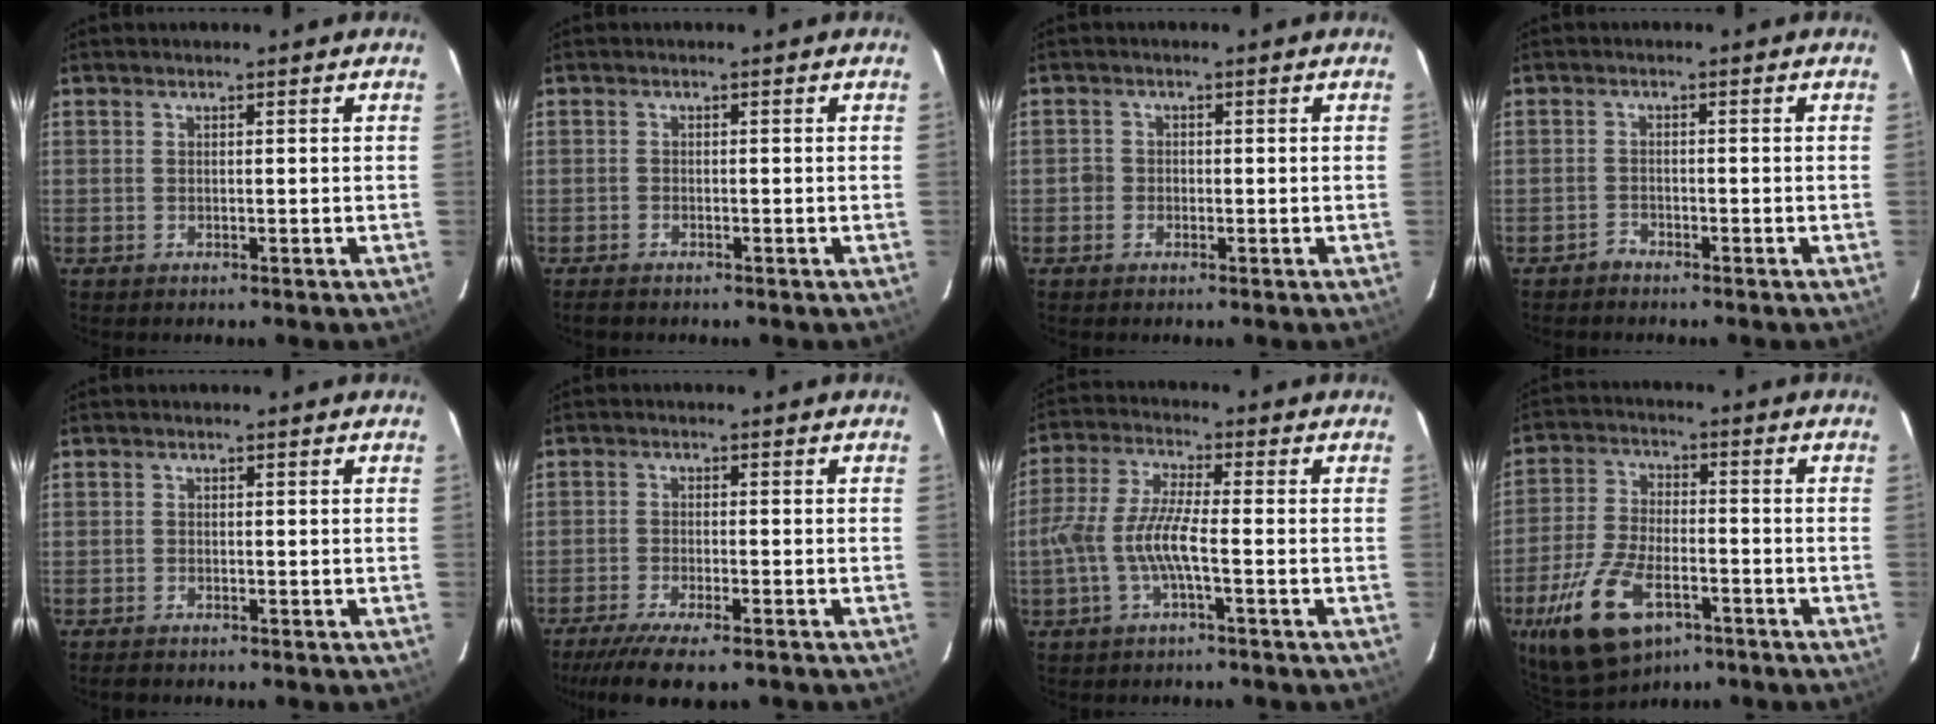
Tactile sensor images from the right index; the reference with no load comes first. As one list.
[{"total": 1.8, "force": [-1.6, 0.6, 0.6], "torque": [-0.020, -0.003, -0.029]}, {"total": 1.7, "force": [-0.8, 1.5, 0.2], "torque": [-0.004, 0.004, -0.014]}, {"total": 1.4, "force": [-1.3, 0.4, -0.2], "torque": [0.002, 0.004, -0.026]}, {"total": 1.3, "force": [-1.2, 0.4, 0.3], "torque": [-0.013, -0.001, -0.022]}, {"total": 10.5, "force": [-8.3, 2.0, 6.2], "torque": [-0.142, -0.039, -0.142]}, {"total": 8.5, "force": [-2.5, 1.2, 8.0], "torque": [-0.177, 0.003, -0.047]}, {"total": 16.4, "force": [-8.7, 8.0, 11.4], "torque": [-0.252, -0.028, -0.155]}]